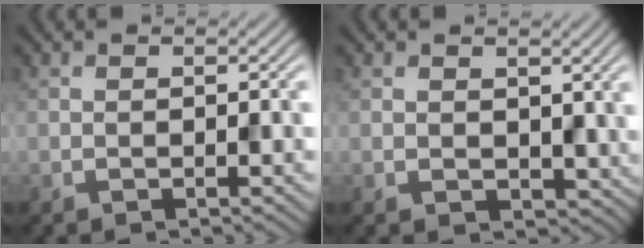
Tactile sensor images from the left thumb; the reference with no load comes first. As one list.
[{"total": 3.2, "force": [0.9, 2.4, 1.9], "torque": [-0.043, -0.010, 0.021]}]